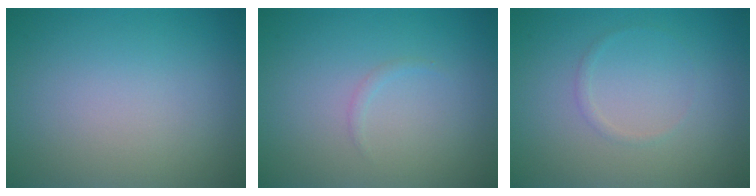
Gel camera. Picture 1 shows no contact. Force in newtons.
{"total": 0.5, "press": 0.5, "slide": 0.1}
{"total": 0.6, "press": 0.6, "slide": 0.1}